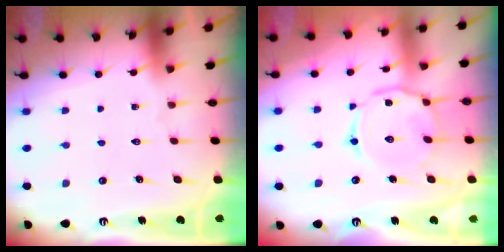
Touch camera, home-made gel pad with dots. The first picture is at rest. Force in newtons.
{"total": 9.5, "press": 9.5, "slide": 0.7}